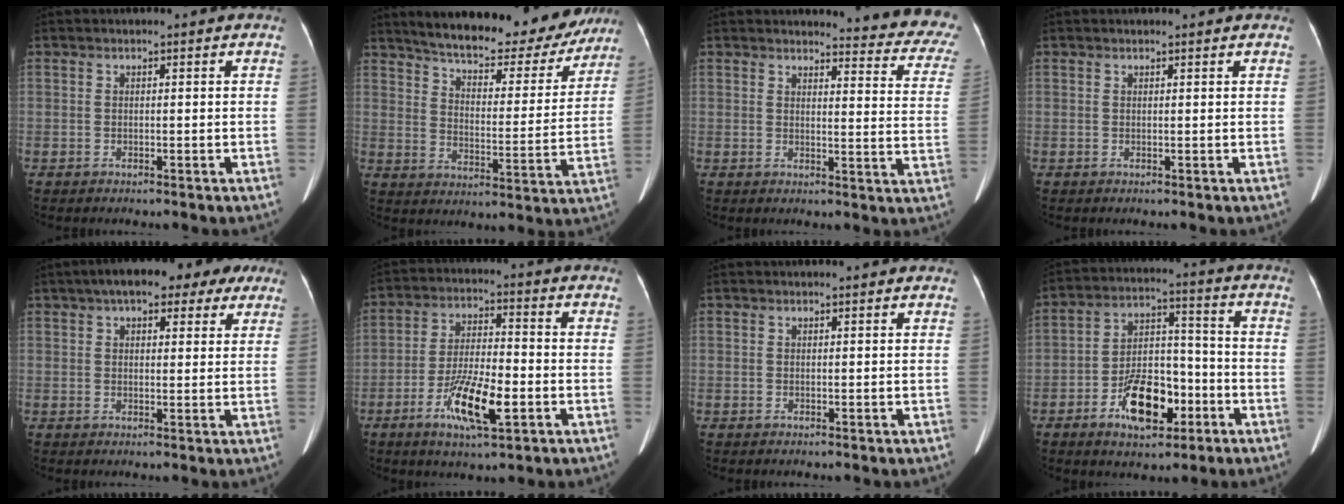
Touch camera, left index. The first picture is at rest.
{"total": 22.4, "force": [19.5, 5.7, 9.4], "torque": [-0.137, -0.002, 0.257]}
{"total": 14.6, "force": [14.1, 1.8, 3.2], "torque": [-0.003, -0.105, 0.117]}
{"total": 1.2, "force": [1.2, 0.2, 0.3], "torque": [-0.010, 0.009, 0.012]}
{"total": 12.7, "force": [8.7, 4.8, 8.0], "torque": [-0.104, 0.047, 0.115]}
{"total": 10.2, "force": [-4.1, 2.2, 9.1], "torque": [-0.176, -0.009, -0.072]}
{"total": 0.9, "force": [0.8, 0.1, 0.2], "torque": [-0.007, 0.010, 0.011]}
{"total": 11.3, "force": [-5.3, 5.4, 8.5], "torque": [-0.159, 0.015, -0.084]}